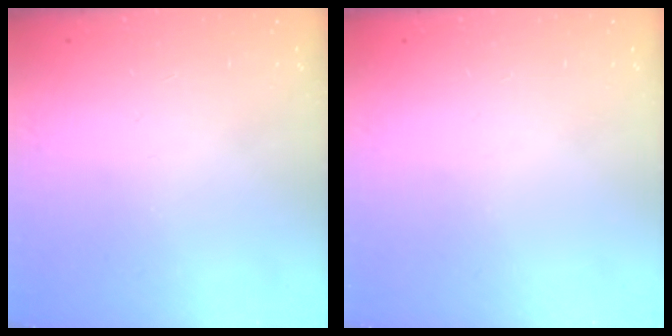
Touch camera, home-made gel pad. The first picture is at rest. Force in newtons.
{"total": 0.0}